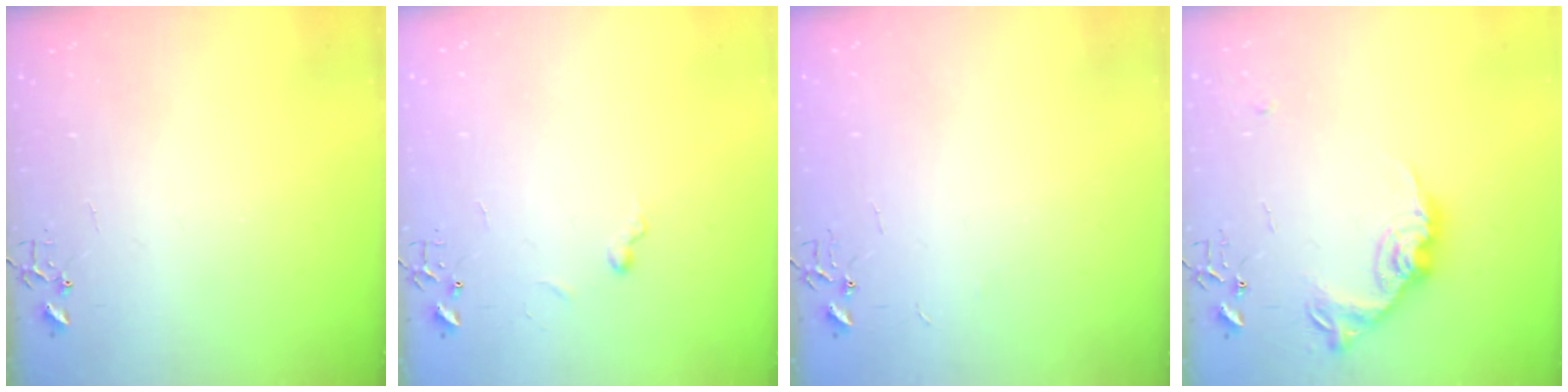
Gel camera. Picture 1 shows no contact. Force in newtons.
{"total": 4.3, "press": 4.3, "slide": 0.6}
{"total": 2.4, "press": 2.4, "slide": 0.3}
{"total": 15.6, "press": 15.6, "slide": 0.7}